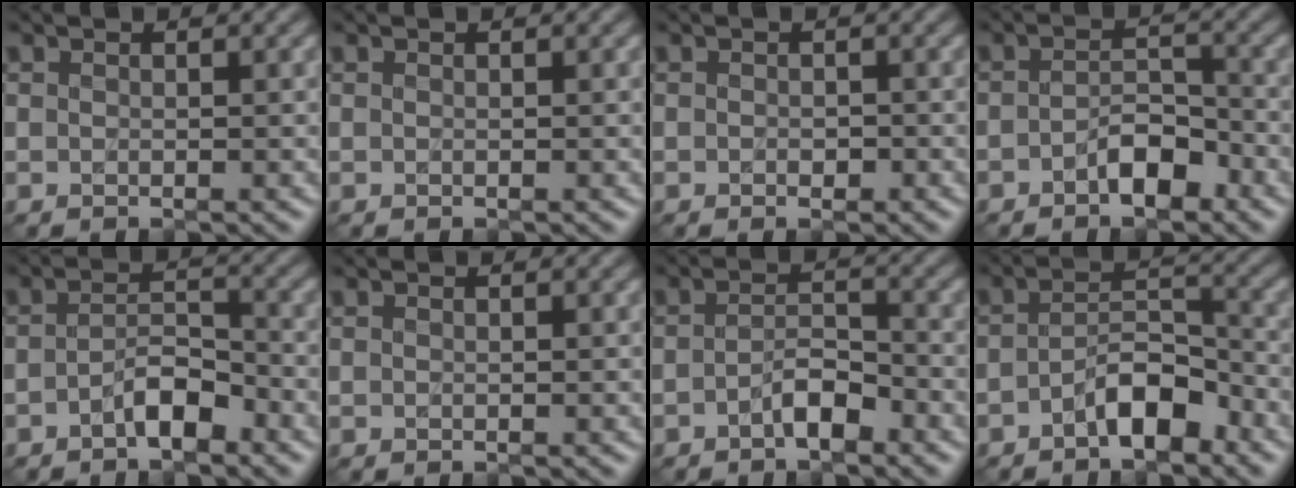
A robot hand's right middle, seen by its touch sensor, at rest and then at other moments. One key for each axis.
{"total": 0.0}
{"total": 0.7, "fx": -0.1, "fy": 0.5, "fz": 0.5, "tx": -0.007, "ty": -0.001, "tz": -0.003}
{"total": 3.0, "fx": -1.6, "fy": 1.4, "fz": 2.1, "tx": -0.031, "ty": 0.011, "tz": -0.031}
{"total": 2.8, "fx": -1.7, "fy": 1.1, "fz": 2.0, "tx": -0.035, "ty": 0.010, "tz": -0.034}
{"total": 0.0}
{"total": 2.4, "fx": -1.4, "fy": 0.9, "fz": 1.7, "tx": -0.030, "ty": 0.008, "tz": -0.028}
{"total": 3.9, "fx": -2.2, "fy": 1.6, "fz": 2.8, "tx": -0.045, "ty": 0.013, "tz": -0.041}